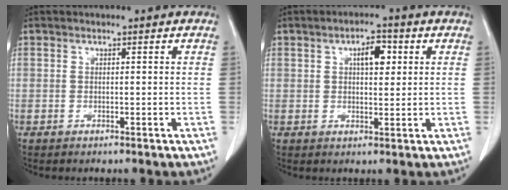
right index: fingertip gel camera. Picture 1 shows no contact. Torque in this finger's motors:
{"motor_torque": [0.29, 0.28, 0.07, 0.05]}